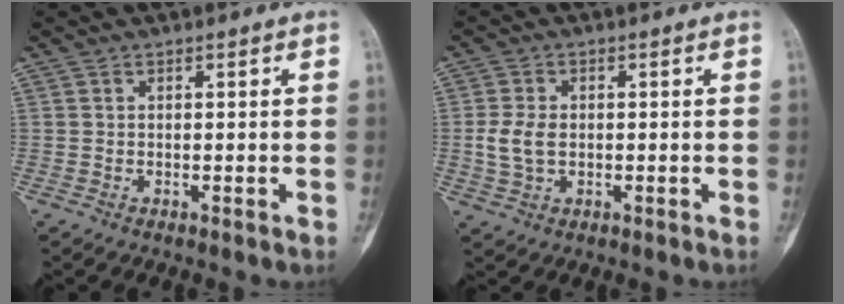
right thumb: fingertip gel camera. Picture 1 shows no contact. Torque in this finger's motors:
{"motor_torque": [0.02, -0.02, 0.72, 0.01, 0.03]}